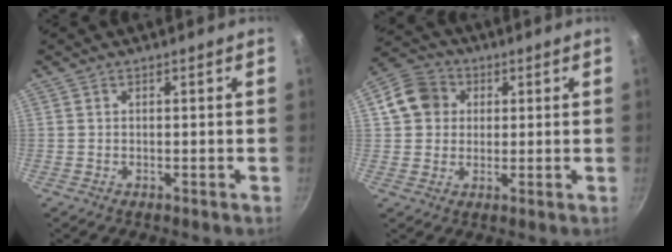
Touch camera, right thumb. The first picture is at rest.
{"total": 8.6, "force": [2.0, 7.6, 3.7], "torque": [-0.033, 0.012, 0.024]}